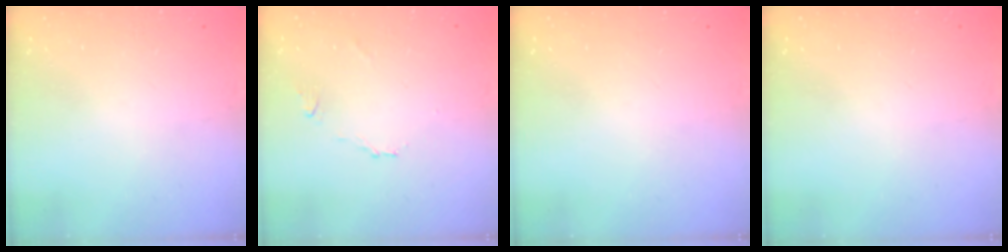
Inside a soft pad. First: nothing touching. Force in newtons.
{"total": 2.7, "press": 2.6, "slide": 0.6}
{"total": 0.0}
{"total": 0.0}